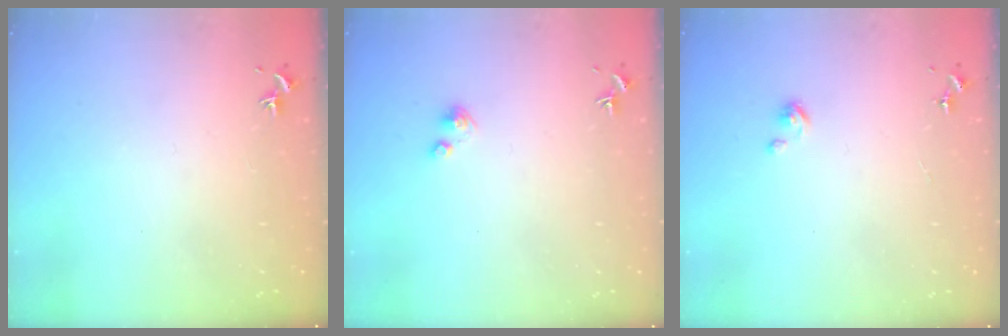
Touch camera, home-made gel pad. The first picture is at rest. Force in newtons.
{"total": 2.8, "press": 2.8, "slide": 0.3}
{"total": 2.7, "press": 2.7, "slide": 0.3}